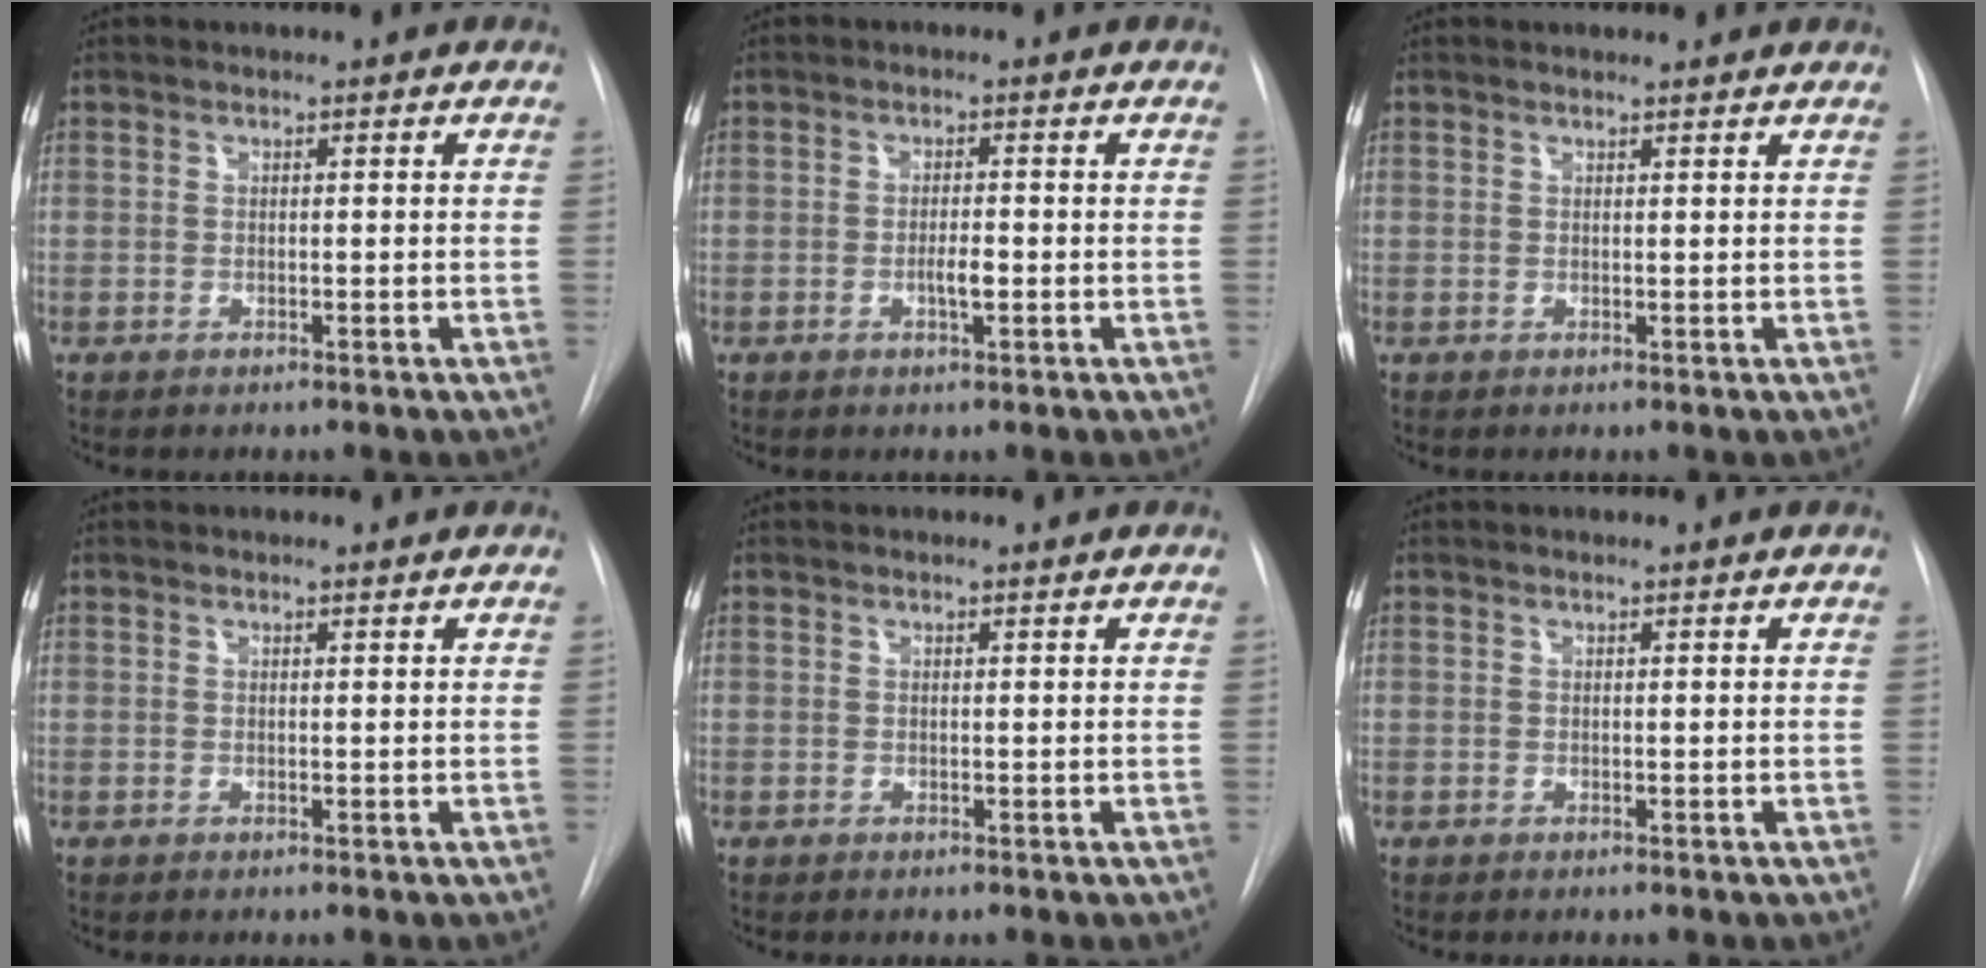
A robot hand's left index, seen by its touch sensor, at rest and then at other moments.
{"total": 2.2, "force": [-0.6, 0.4, 2.0], "torque": [-0.036, 0.000, -0.011]}
{"total": 3.9, "force": [3.8, 0.5, 0.9], "torque": [-0.015, 0.017, 0.040]}
{"total": 1.2, "force": [1.1, 0.1, 0.4], "torque": [-0.008, 0.009, 0.016]}
{"total": 0.7, "force": [0.7, 0.0, 0.2], "torque": [-0.008, 0.007, 0.011]}
{"total": 1.2, "force": [1.2, 0.0, 0.3], "torque": [-0.009, 0.015, 0.015]}